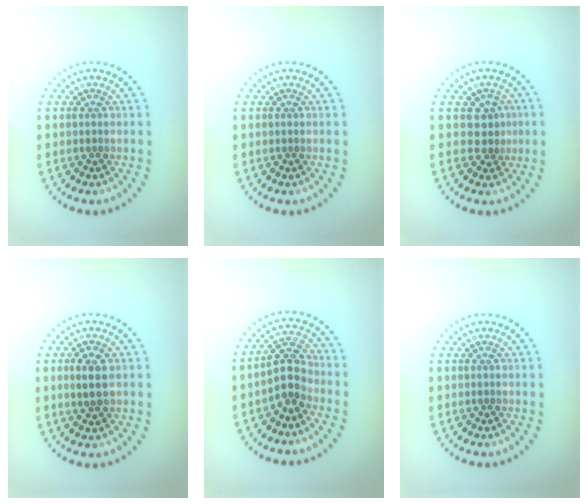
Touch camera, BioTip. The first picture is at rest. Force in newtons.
{"total": 0.0}
{"total": 2.0, "press": 1.6, "slide": 1.1}
{"total": 2.4, "press": 2.4, "slide": 0.2}
{"total": 3.2, "press": 2.9, "slide": 1.4}
{"total": 0.0}